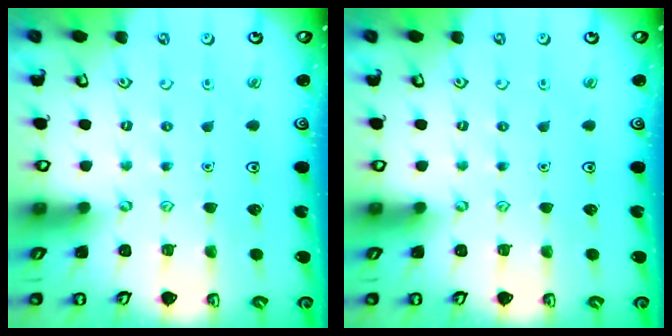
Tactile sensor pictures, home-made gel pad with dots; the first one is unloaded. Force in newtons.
{"total": 0.0}